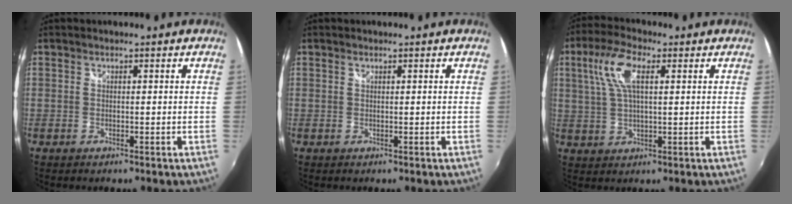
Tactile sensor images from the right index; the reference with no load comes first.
{"total": 0.0}
{"total": 8.5, "force": [2.9, 3.2, 7.3], "torque": [-0.151, 0.017, 0.054]}